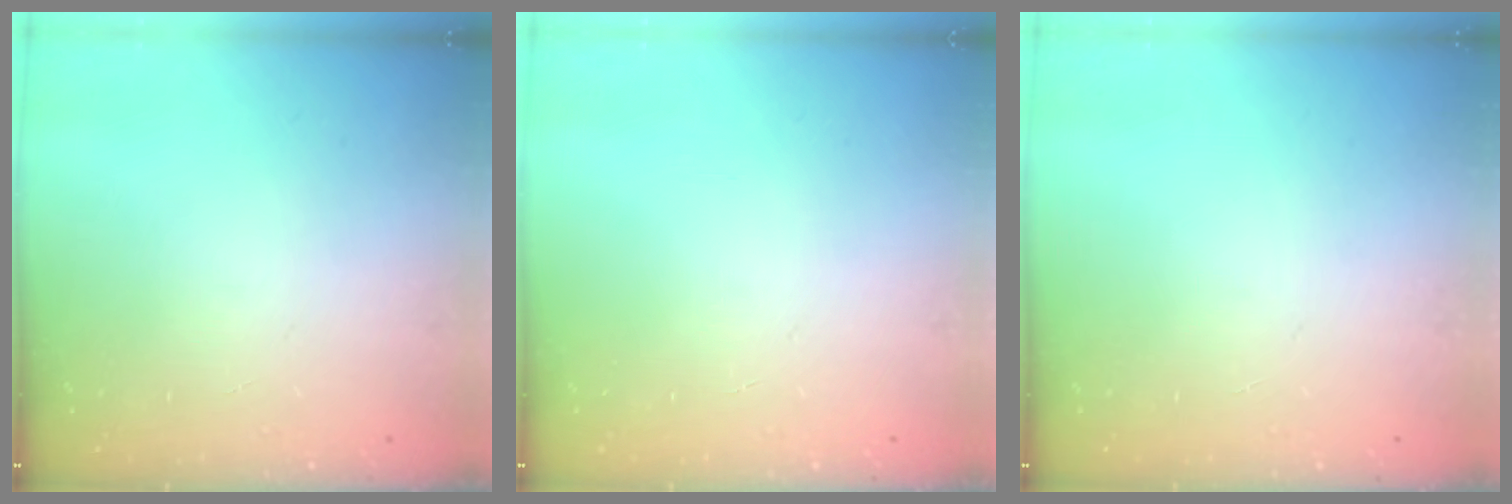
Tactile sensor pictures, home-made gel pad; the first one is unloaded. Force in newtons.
{"total": 0.0}
{"total": 0.0}